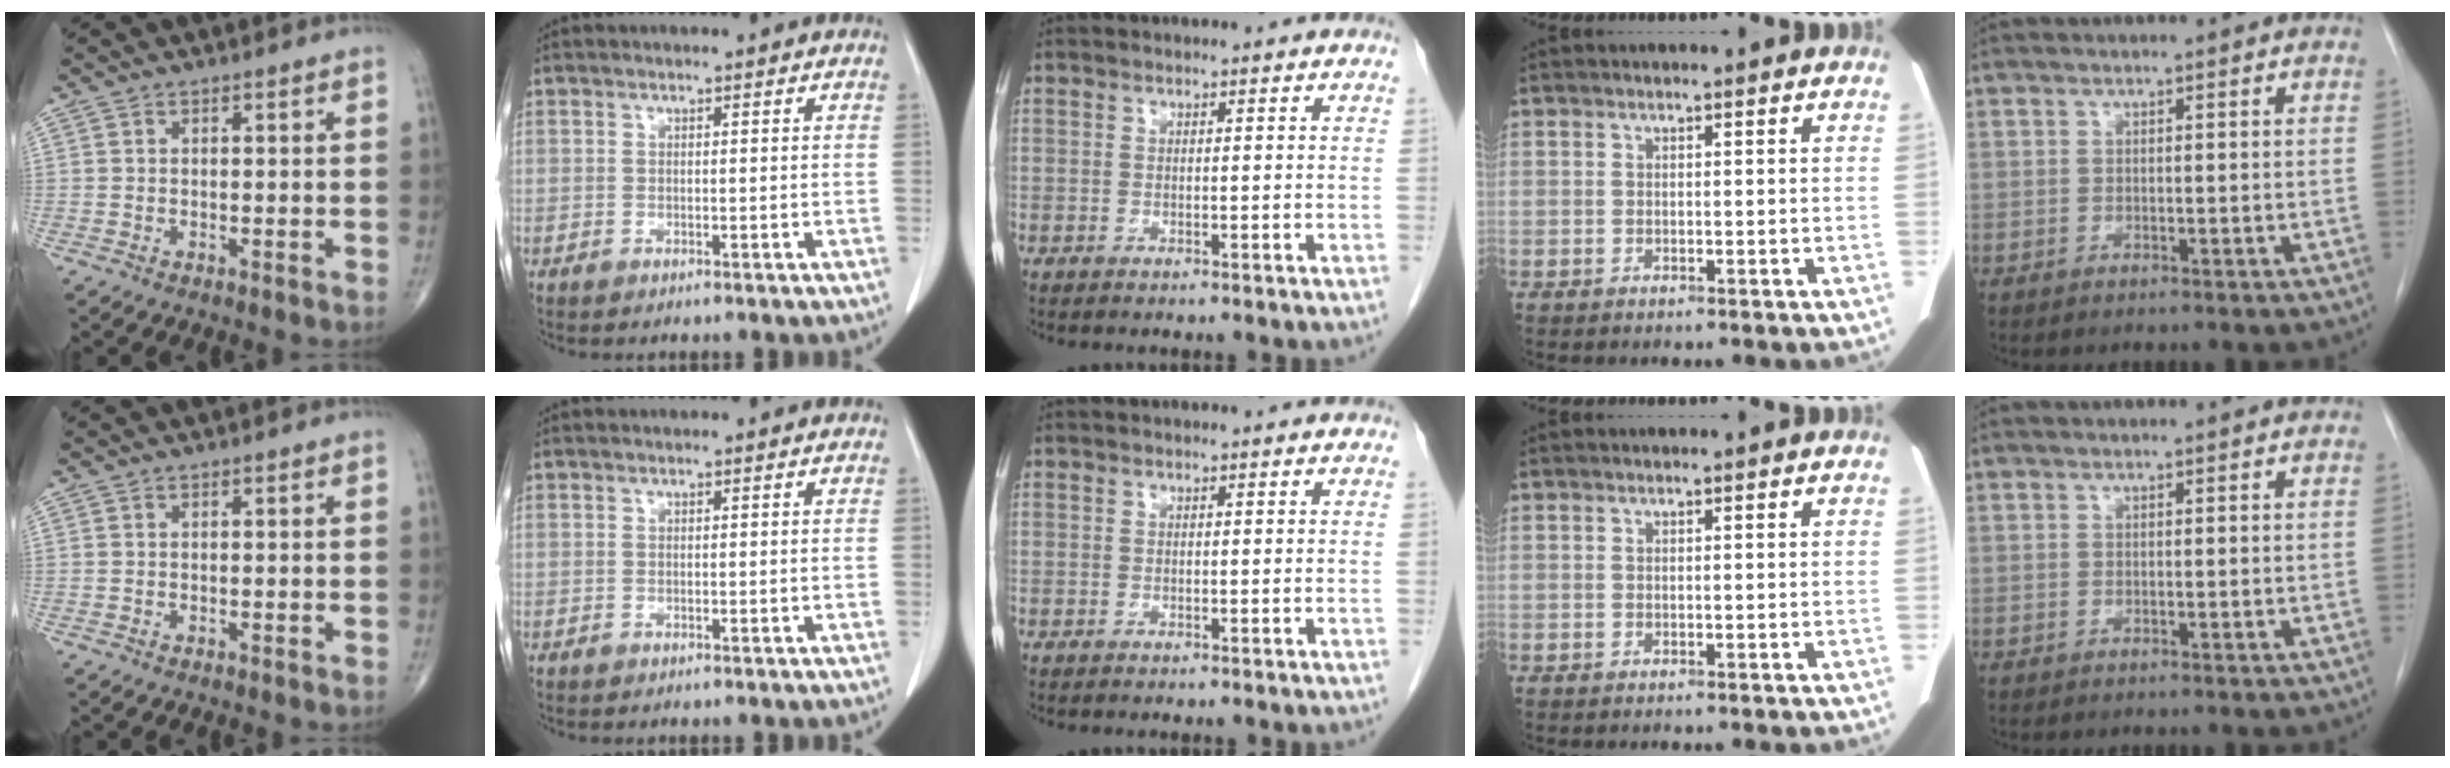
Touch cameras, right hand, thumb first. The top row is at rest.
{}